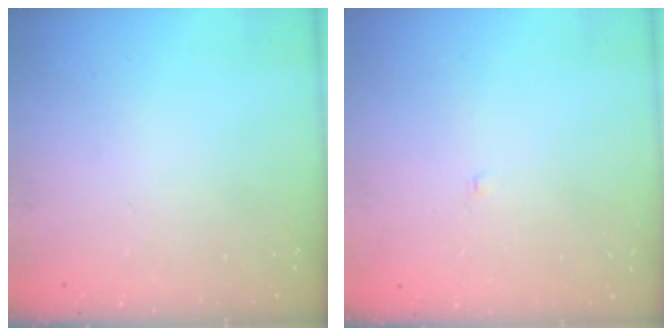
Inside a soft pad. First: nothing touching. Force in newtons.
{"total": 1.9, "press": 1.9, "slide": 0.2}